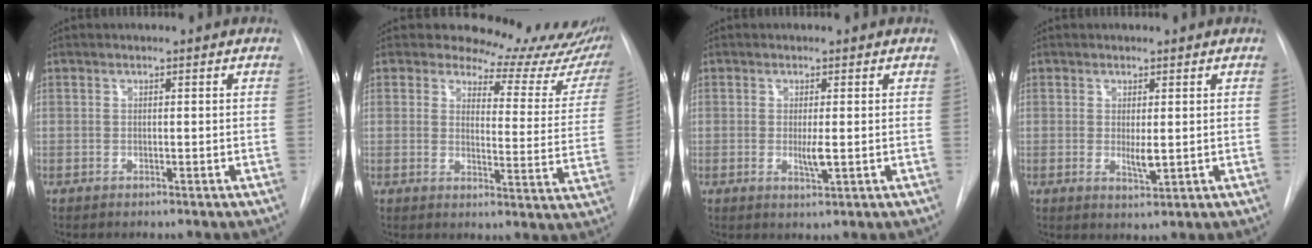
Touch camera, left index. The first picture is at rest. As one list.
[{"total": 19.1, "force": [17.9, 5.7, 3.5], "torque": [0.000, -0.091, 0.175]}, {"total": 2.2, "force": [0.0, 0.3, 2.2], "torque": [-0.041, -0.006, 0.001]}, {"total": 2.4, "force": [0.3, 0.7, 2.2], "torque": [-0.039, -0.008, 0.010]}]